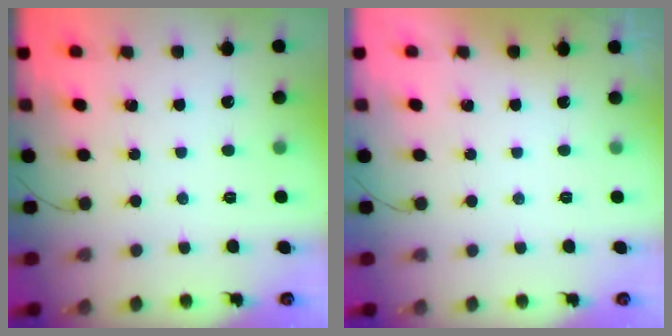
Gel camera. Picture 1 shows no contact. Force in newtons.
{"total": 0.0}